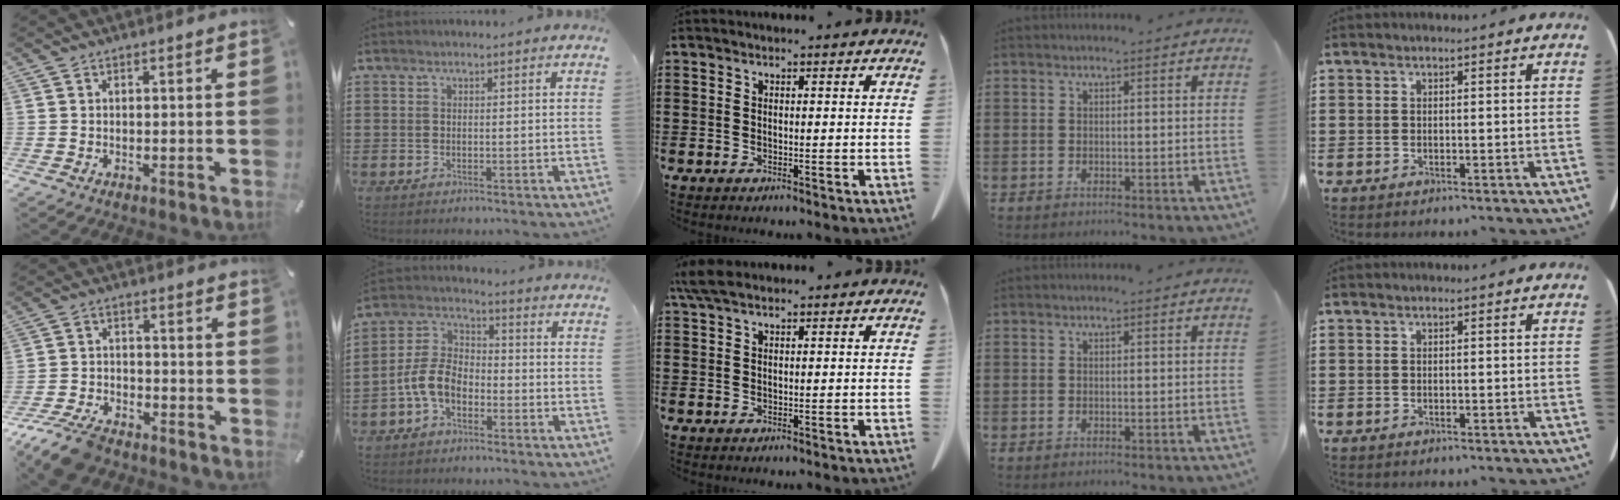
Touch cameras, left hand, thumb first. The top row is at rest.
{"thumb": {"total": 9.4, "force": [-7.6, 3.9, 3.9], "torque": [-0.074, 0.037, -0.145]}, "index": {"total": 6.4, "force": [-3.3, 3.7, 4.0], "torque": [-0.117, 0.000, -0.076]}, "middle": {"total": 3.1, "force": [2.0, 0.7, 2.2], "torque": [-0.048, 0.003, 0.038]}}